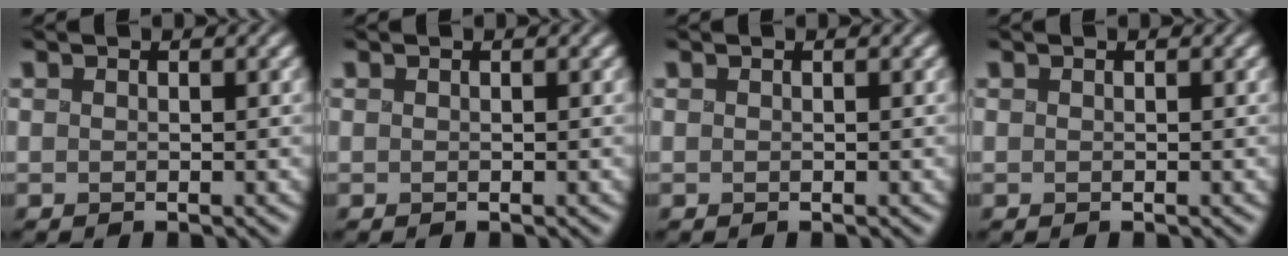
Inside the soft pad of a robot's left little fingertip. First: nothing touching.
{"total": 0.0}
{"total": 0.0}
{"total": 0.0}